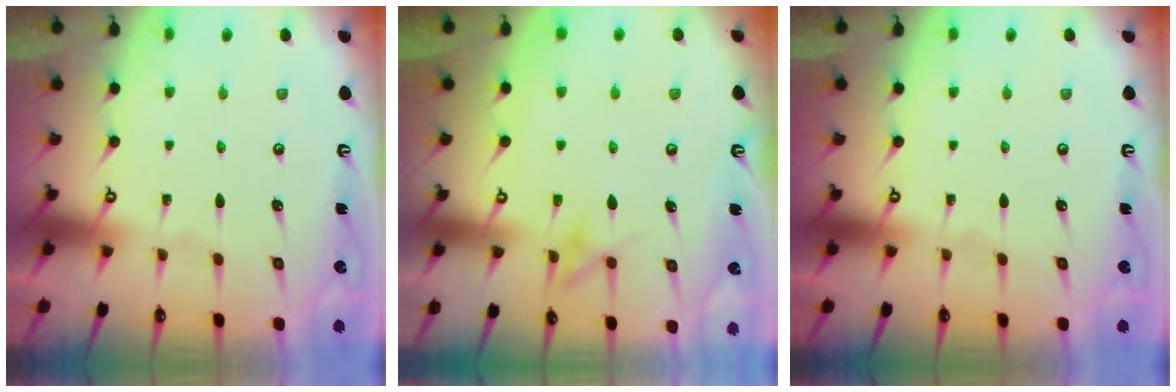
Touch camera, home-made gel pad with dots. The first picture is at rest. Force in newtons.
{"total": 12.1, "press": 12.1, "slide": 1.2}
{"total": 0.0}